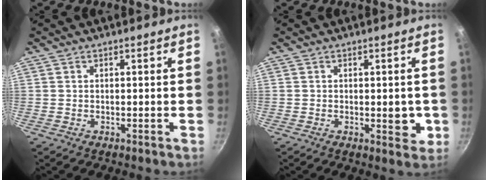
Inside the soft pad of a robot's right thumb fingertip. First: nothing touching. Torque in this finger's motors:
{"motor_torque": [2.85, 2.16, 0.82, -0.65, 0.12]}